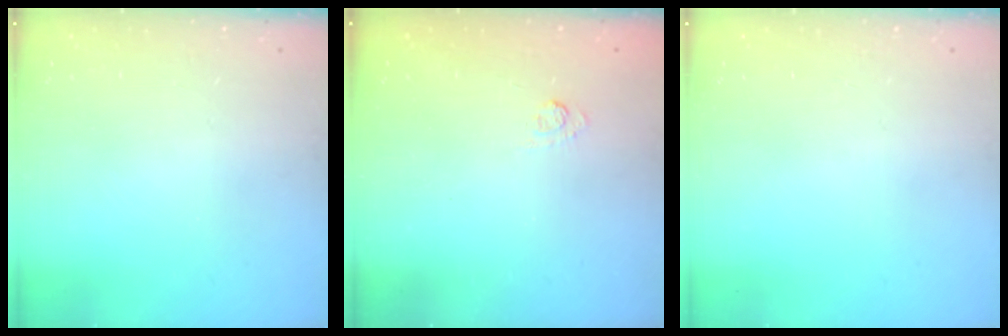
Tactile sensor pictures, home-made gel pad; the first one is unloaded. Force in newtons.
{"total": 2.4, "press": 1.9, "slide": 1.4}
{"total": 0.0}